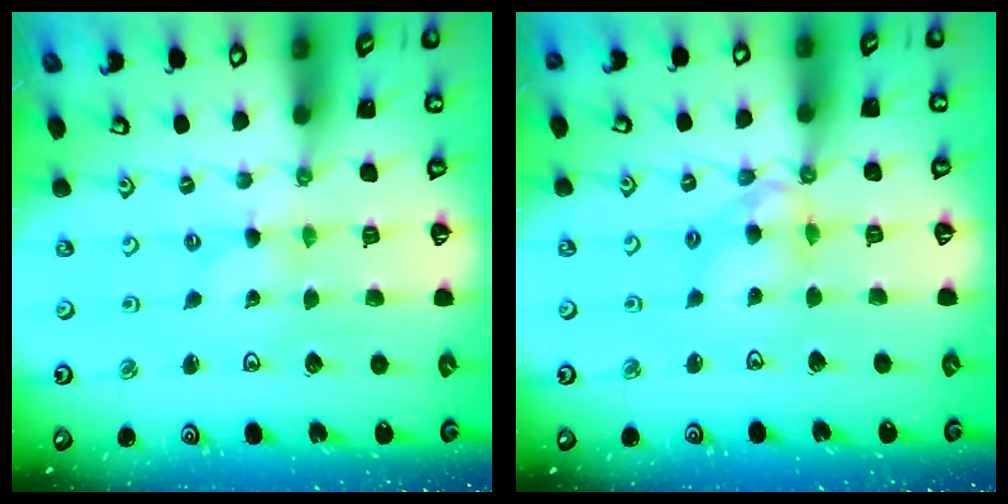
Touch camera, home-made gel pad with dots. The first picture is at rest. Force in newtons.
{"total": 9.5, "press": 9.5, "slide": 0.7}